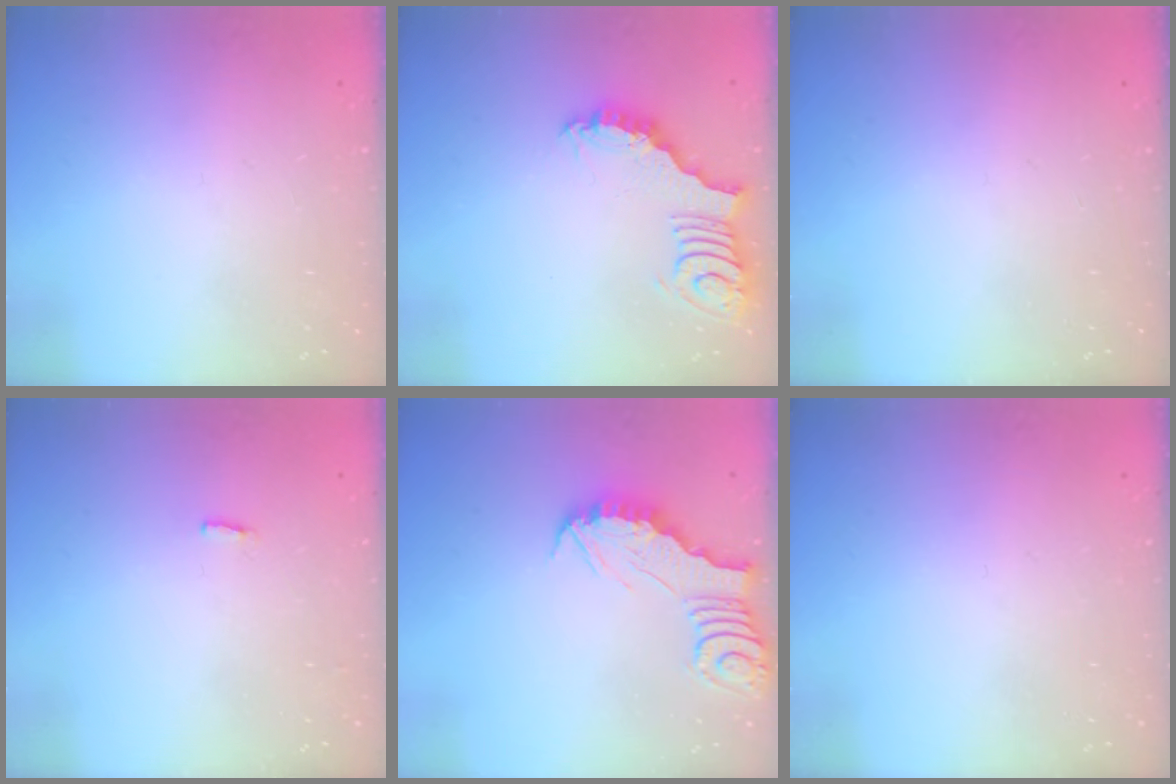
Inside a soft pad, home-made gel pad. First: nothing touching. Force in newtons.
{"total": 3.0, "press": 3.0, "slide": 0.5}
{"total": 0.0}
{"total": 3.0, "press": 2.9, "slide": 0.5}
{"total": 3.0, "press": 3.0, "slide": 0.3}
{"total": 0.0}